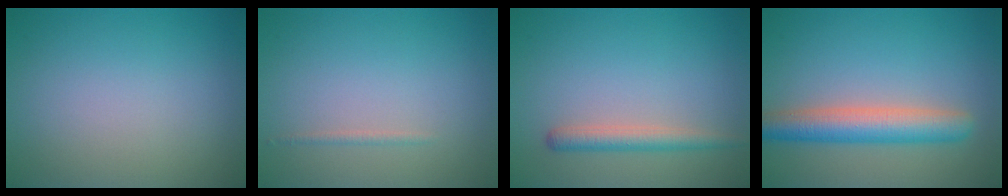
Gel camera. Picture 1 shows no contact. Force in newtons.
{"total": 0.6, "press": 0.6, "slide": 0.0}
{"total": 2.3, "press": 2.3, "slide": 0.2}
{"total": 5.0, "press": 5.0, "slide": 0.3}